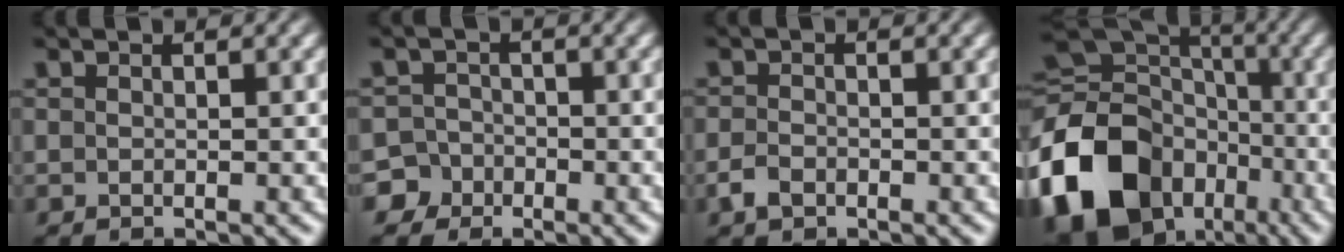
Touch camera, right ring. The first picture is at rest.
{"total": 5.6, "force": [-2.9, 4.7, 0.7], "torque": [-0.016, -0.021, -0.052]}
{"total": 1.6, "force": [-1.2, 0.9, 0.7], "torque": [-0.017, -0.009, -0.018]}
{"total": 16.8, "force": [-4.4, 13.3, 9.3], "torque": [-0.177, -0.057, -0.060]}